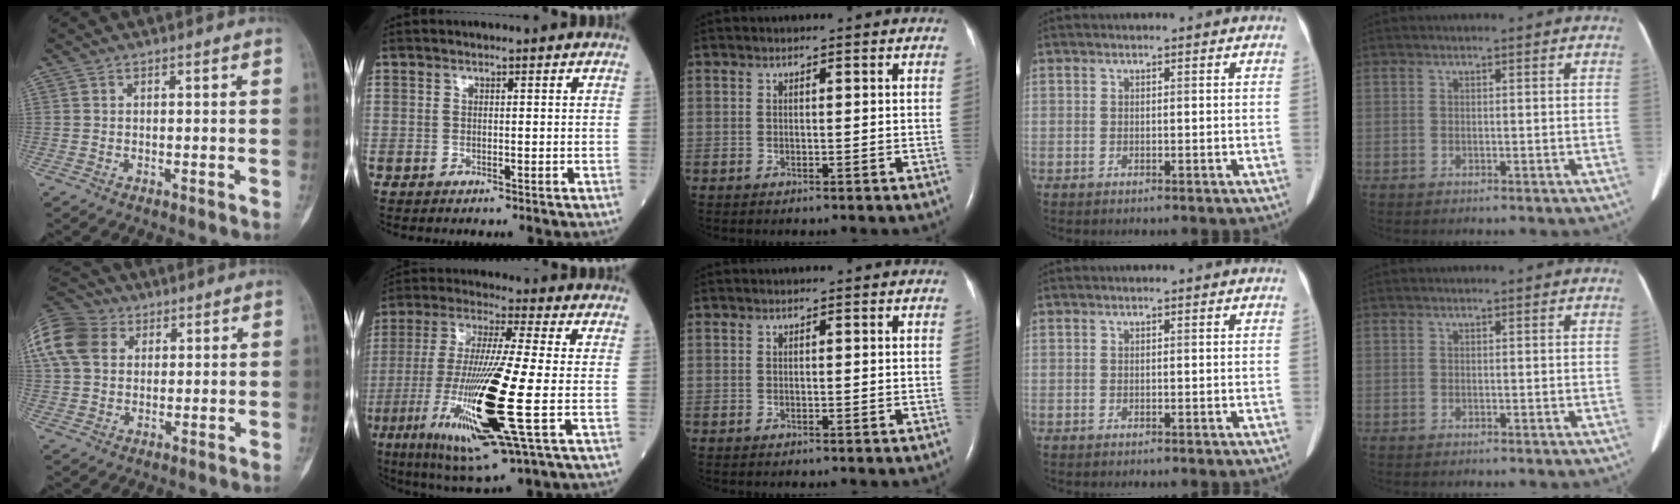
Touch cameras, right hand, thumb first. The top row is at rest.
{"thumb": {"total": 17.5, "force": [6.1, 13.2, 9.7], "torque": [-0.229, 0.035, 0.112]}, "index": {"total": 19.9, "force": [-5.4, 0.6, 19.1], "torque": [-0.404, -0.040, -0.102]}}